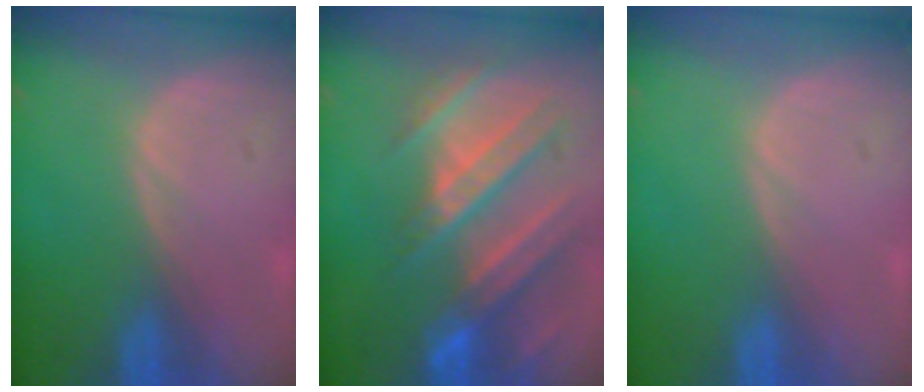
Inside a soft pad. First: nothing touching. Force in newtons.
{"total": 11.1, "press": 9.8, "slide": 5.1}
{"total": 0.0}